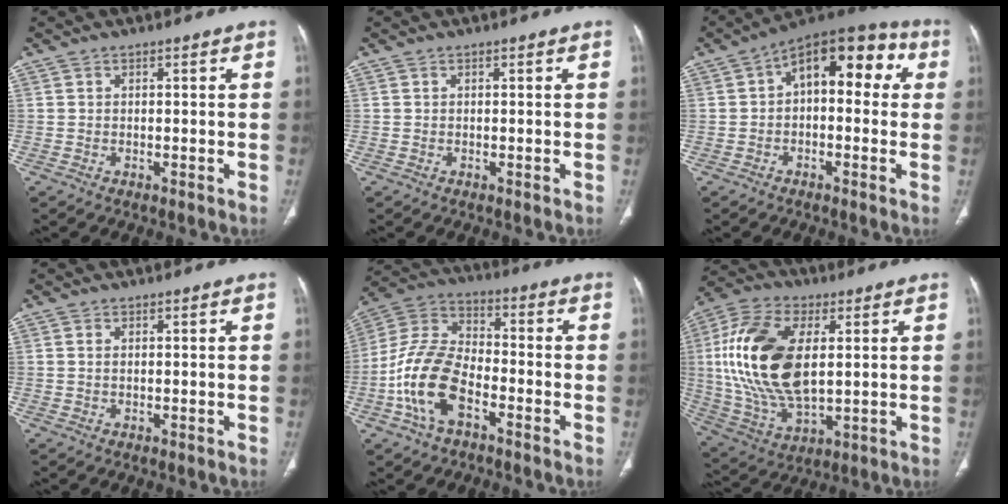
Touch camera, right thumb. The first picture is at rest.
{"total": 0.0}
{"total": 14.4, "force": [2.5, 8.1, 11.6], "torque": [-0.115, 0.047, 0.023]}
{"total": 0.6, "force": [0.2, 0.4, 0.5], "torque": [-0.017, 0.004, 0.005]}
{"total": 14.5, "force": [-5.5, 8.0, 10.8], "torque": [-0.219, 0.037, -0.109]}
{"total": 21.5, "force": [3.0, 11.5, 17.9], "torque": [-0.367, -0.009, 0.059]}